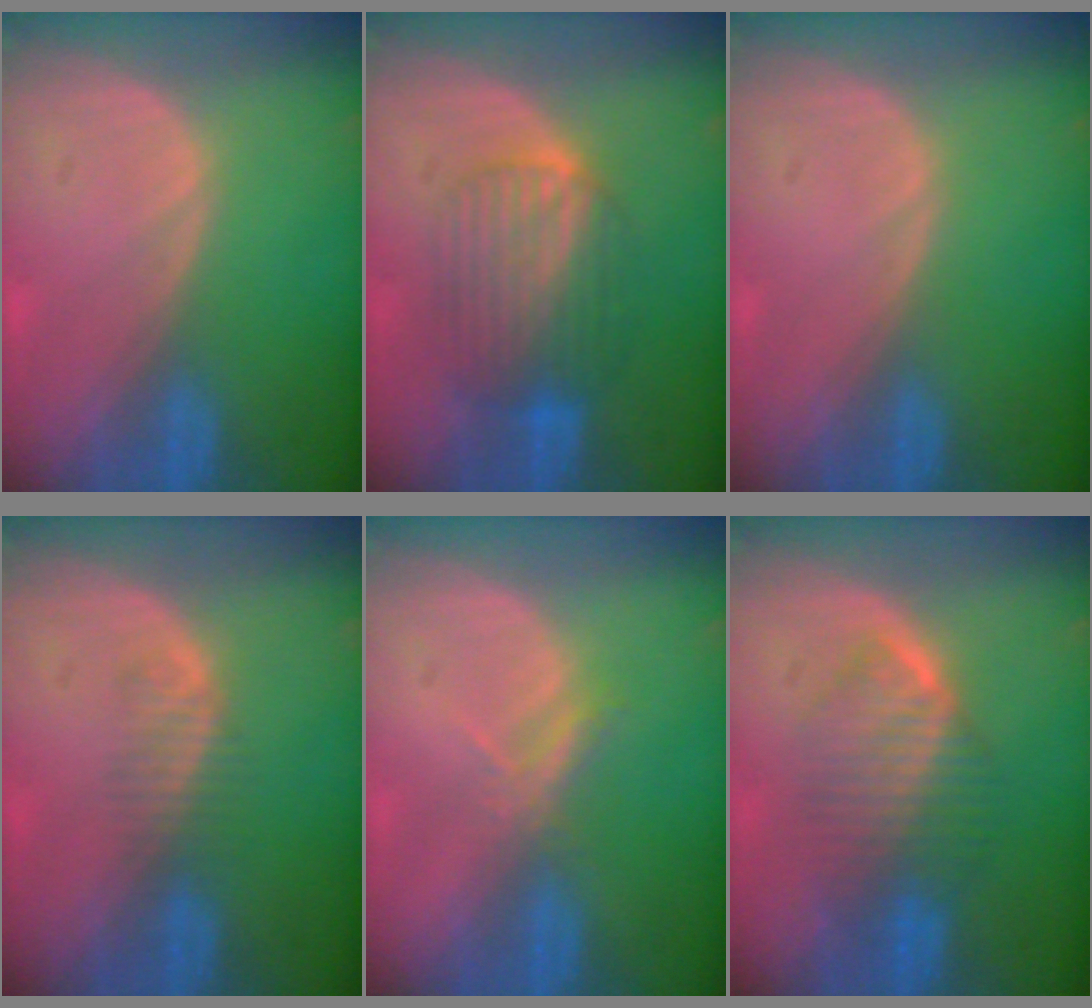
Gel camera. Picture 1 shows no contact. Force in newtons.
{"total": 6.7, "press": 6.7, "slide": 0.3}
{"total": 0.0}
{"total": 2.2, "press": 2.0, "slide": 0.9}
{"total": 2.3, "press": 2.1, "slide": 0.9}
{"total": 6.4, "press": 6.3, "slide": 1.0}